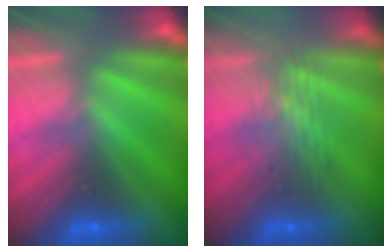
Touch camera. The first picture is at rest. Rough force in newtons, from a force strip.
{"total": 2.7}